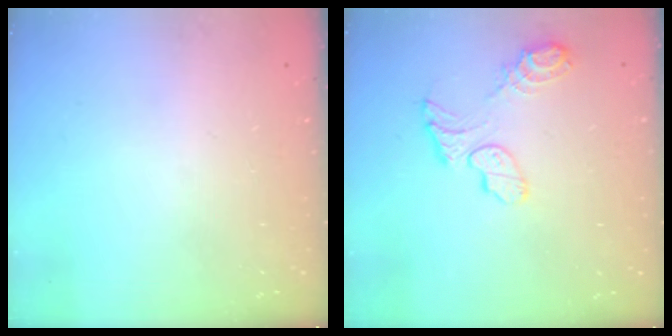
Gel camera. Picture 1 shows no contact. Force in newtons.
{"total": 10.4, "press": 10.4, "slide": 0.9}